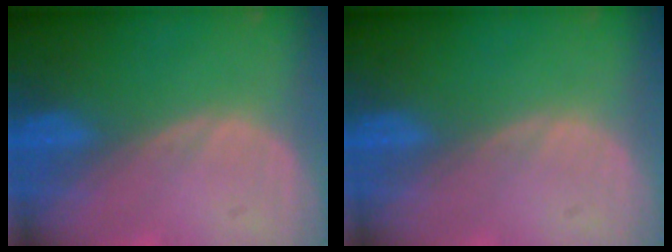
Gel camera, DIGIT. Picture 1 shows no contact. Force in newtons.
{"total": 0.0}